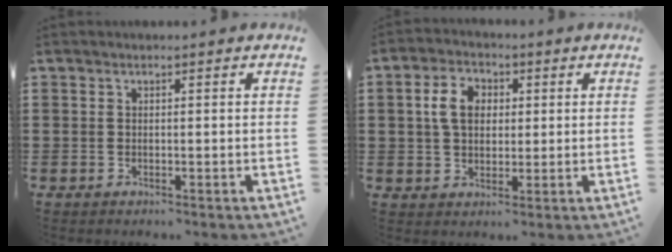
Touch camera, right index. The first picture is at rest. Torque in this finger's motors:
{"motor_torque": [1.37, 0.77, 0.64, 0.07]}